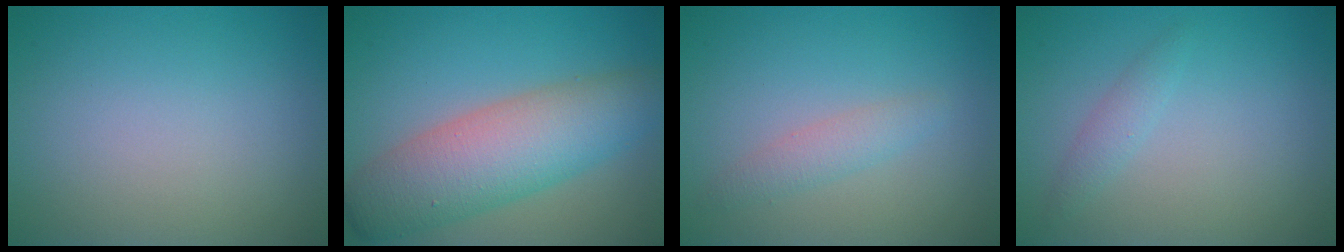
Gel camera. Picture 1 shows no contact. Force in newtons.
{"total": 8.1, "press": 8.1, "slide": 0.3}
{"total": 1.7, "press": 1.7, "slide": 0.1}
{"total": 1.2, "press": 1.2, "slide": 0.1}